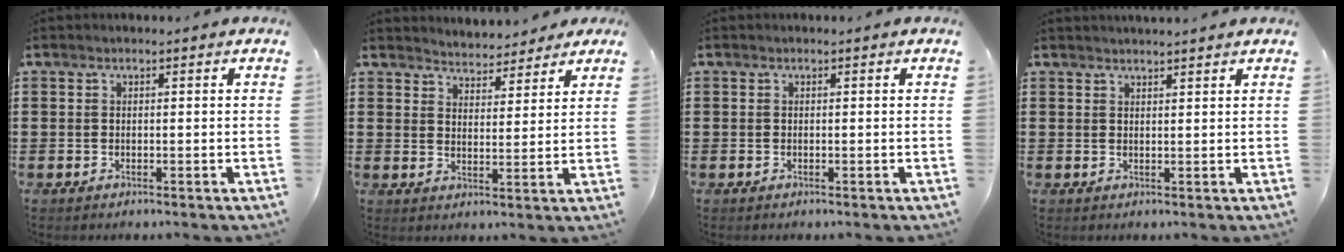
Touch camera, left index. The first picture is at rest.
{"total": 3.9, "force": [3.8, 0.8, -0.2], "torque": [-0.016, -0.016, 0.068]}
{"total": 0.0}
{"total": 1.4, "force": [1.4, 0.0, 0.1], "torque": [-0.006, 0.000, 0.028]}